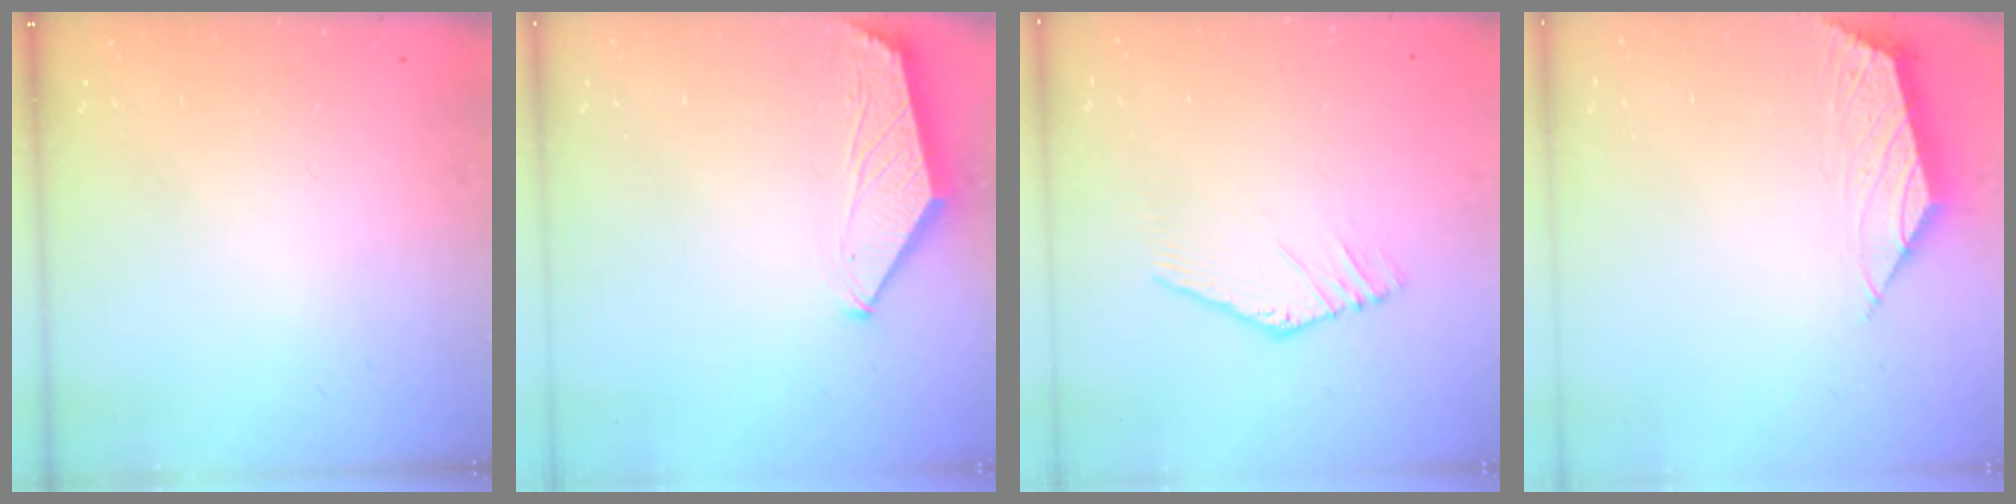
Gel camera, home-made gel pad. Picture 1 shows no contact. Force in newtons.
{"total": 1.6, "press": 1.6, "slide": 0.4}
{"total": 3.6, "press": 3.6, "slide": 0.1}
{"total": 1.6, "press": 1.5, "slide": 0.5}